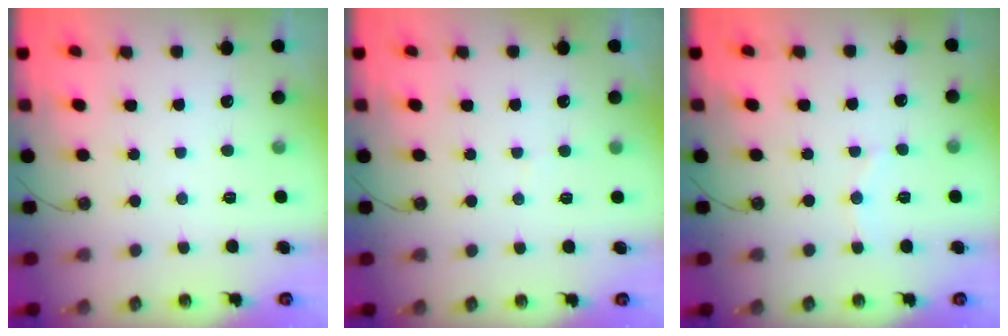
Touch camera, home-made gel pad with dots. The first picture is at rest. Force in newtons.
{"total": 2.5, "press": 2.5, "slide": 0.2}
{"total": 6.8, "press": 6.8, "slide": 0.5}